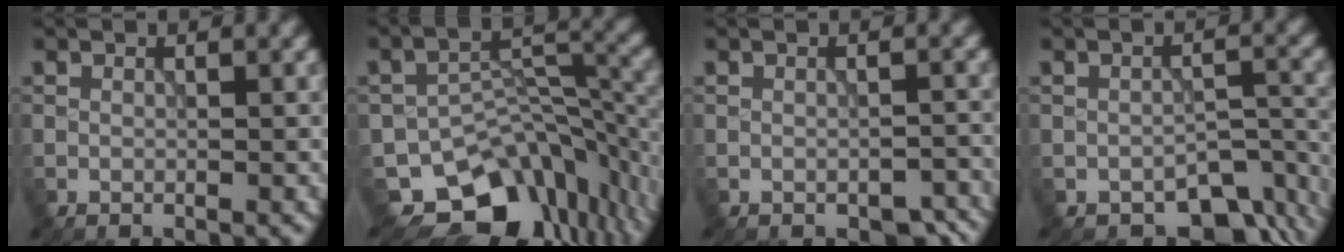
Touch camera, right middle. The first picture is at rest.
{"total": 12.0, "force": [-7.6, 7.1, 5.9], "torque": [-0.088, -0.014, -0.111]}
{"total": 2.4, "force": [-1.7, 1.2, 1.2], "torque": [-0.014, -0.006, -0.015]}
{"total": 5.7, "force": [-4.0, 3.0, 2.8], "torque": [-0.024, -0.018, -0.048]}